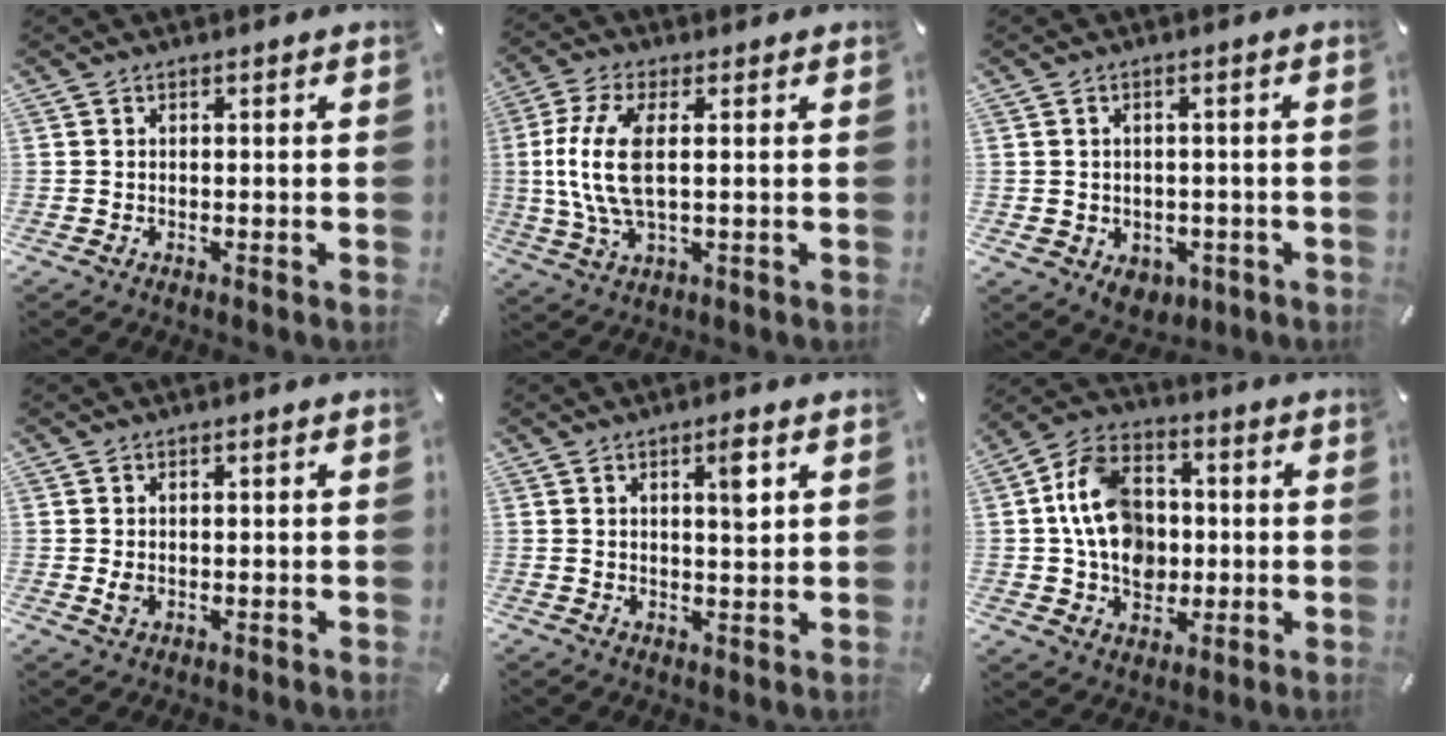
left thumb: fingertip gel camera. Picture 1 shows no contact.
{"total": 12.1, "force": [1.0, 4.5, 11.2], "torque": [-0.253, -0.020, 0.014]}
{"total": 4.8, "force": [-0.9, 4.3, 2.0], "torque": [-0.029, 0.001, -0.014]}
{"total": 1.6, "force": [0.1, 1.1, 1.1], "torque": [-0.015, -0.002, -0.001]}
{"total": 5.0, "force": [2.0, 1.0, 4.4], "torque": [-0.068, -0.010, 0.027]}
{"total": 14.2, "force": [-0.2, 11.7, 8.1], "torque": [-0.175, 0.019, 0.000]}